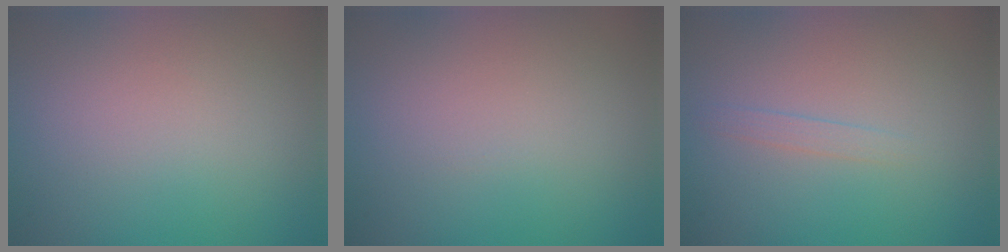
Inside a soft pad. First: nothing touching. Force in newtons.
{"total": 0.0}
{"total": 0.8, "press": 0.8, "slide": 0.1}